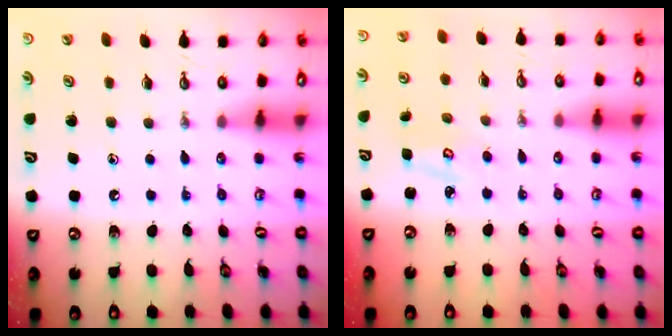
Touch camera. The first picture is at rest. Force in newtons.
{"total": 3.4, "press": 3.4, "slide": 0.4}